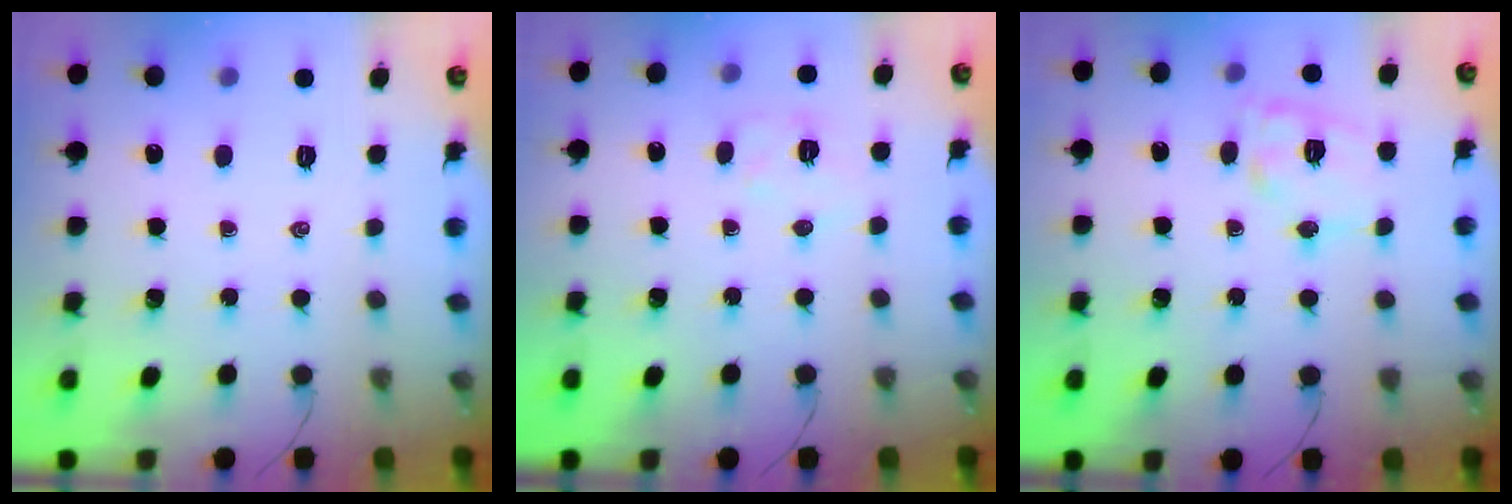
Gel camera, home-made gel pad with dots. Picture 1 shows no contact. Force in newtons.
{"total": 6.1, "press": 6.0, "slide": 1.1}
{"total": 12.2, "press": 12.1, "slide": 1.5}